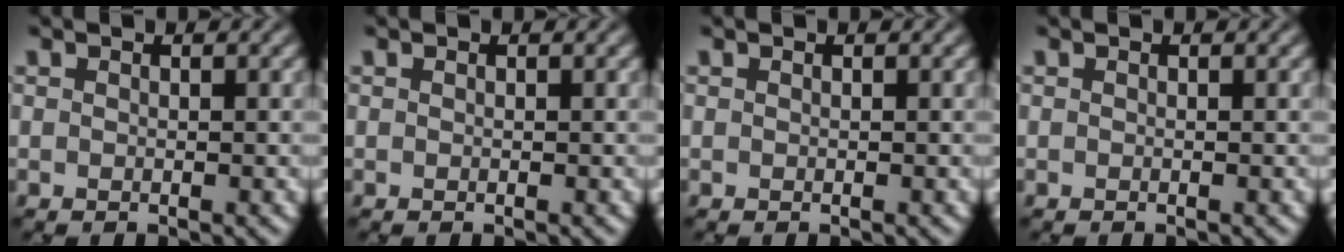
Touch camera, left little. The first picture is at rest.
{"total": 0.0}
{"total": 0.0}
{"total": 0.0}